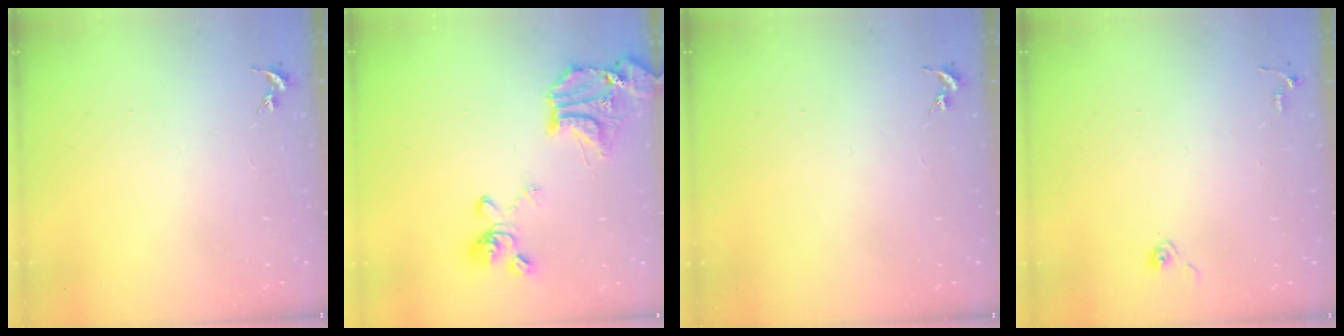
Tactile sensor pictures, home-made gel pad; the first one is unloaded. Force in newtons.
{"total": 19.3, "press": 19.2, "slide": 2.2}
{"total": 0.0}
{"total": 4.8, "press": 4.8, "slide": 0.4}